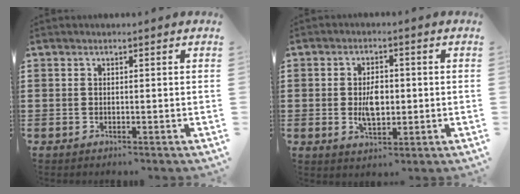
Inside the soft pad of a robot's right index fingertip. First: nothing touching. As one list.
[{"total": 4.9, "force": [-0.2, 2.8, 4.0], "torque": [-0.070, 0.006, -0.005]}]